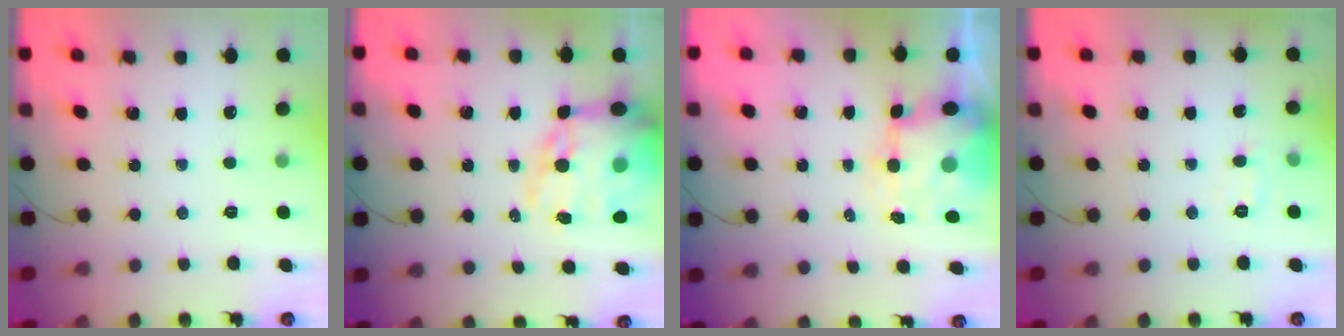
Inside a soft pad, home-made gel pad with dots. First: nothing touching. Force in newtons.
{"total": 21.4, "press": 20.9, "slide": 4.8}
{"total": 8.6, "press": 8.3, "slide": 1.9}
{"total": 5.1, "press": 4.9, "slide": 1.4}